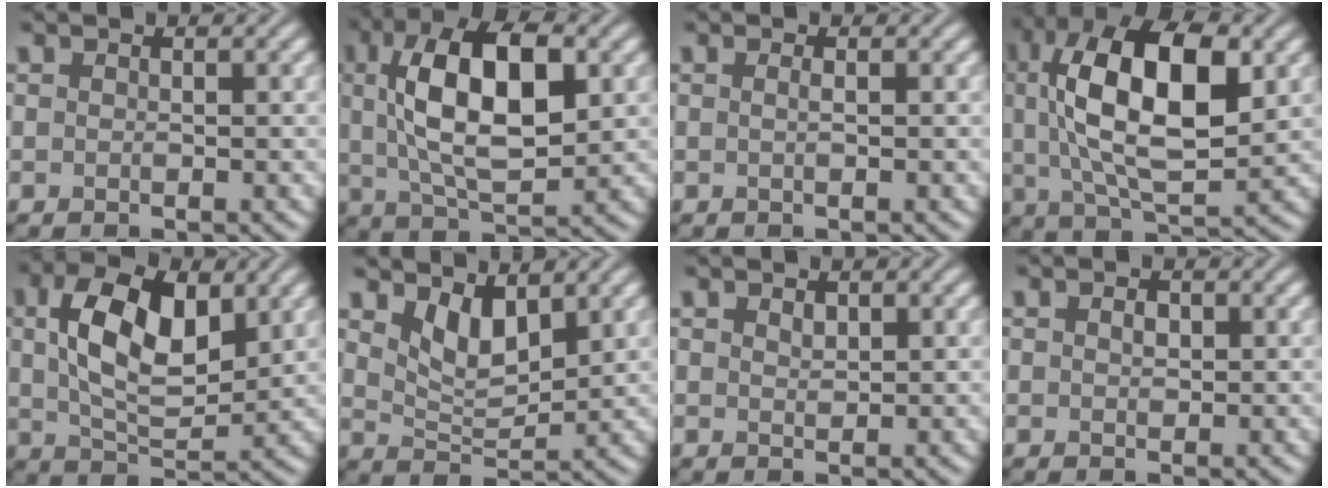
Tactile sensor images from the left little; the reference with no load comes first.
{"total": 10.5, "force": [2.0, 4.6, 9.2], "torque": [-0.169, 0.011, 0.031]}
{"total": 0.6, "force": [0.0, 0.2, 0.6], "torque": [-0.013, 0.003, -0.002]}
{"total": 12.9, "force": [2.6, 5.6, 11.3], "torque": [-0.204, 0.011, 0.044]}
{"total": 9.0, "force": [2.4, 4.7, 7.3], "torque": [-0.141, 0.007, 0.043]}
{"total": 3.7, "force": [2.1, 1.6, 2.6], "torque": [-0.056, -0.010, 0.042]}
{"total": 0.9, "force": [0.6, 0.4, 0.4], "torque": [-0.010, 0.000, 0.013]}
{"total": 0.9, "force": [0.2, 0.6, 0.6], "torque": [-0.013, 0.001, 0.002]}